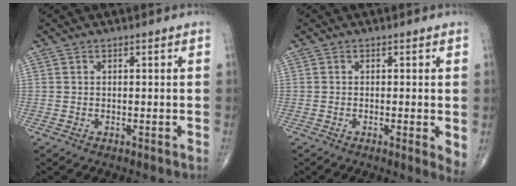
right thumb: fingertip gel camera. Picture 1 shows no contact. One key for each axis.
{"total": 3.2, "fx": -0.3, "fy": 0.6, "fz": 3.1, "tx": -0.051, "ty": -0.012, "tz": -0.010}